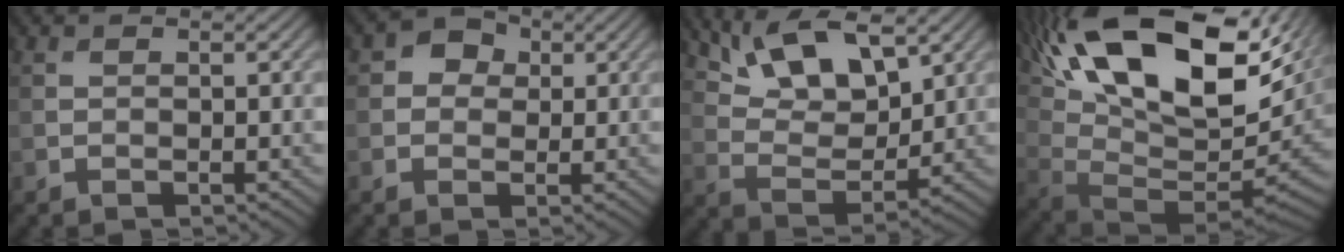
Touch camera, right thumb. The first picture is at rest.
{"total": 3.1, "force": [0.5, 2.7, 1.4], "torque": [-0.022, 0.005, -0.001]}
{"total": 11.3, "force": [7.3, 4.5, 7.2], "torque": [-0.137, -0.003, 0.127]}
{"total": 20.6, "force": [8.8, 7.9, 16.8], "torque": [-0.311, 0.020, 0.171]}